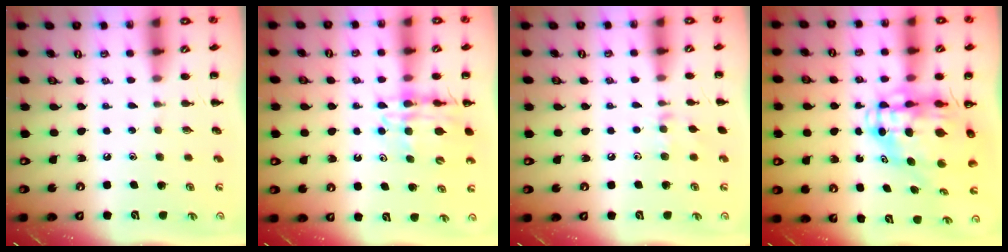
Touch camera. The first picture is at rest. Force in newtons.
{"total": 12.3, "press": 11.8, "slide": 3.7}
{"total": 7.0, "press": 6.7, "slide": 1.8}
{"total": 11.3, "press": 10.9, "slide": 2.8}